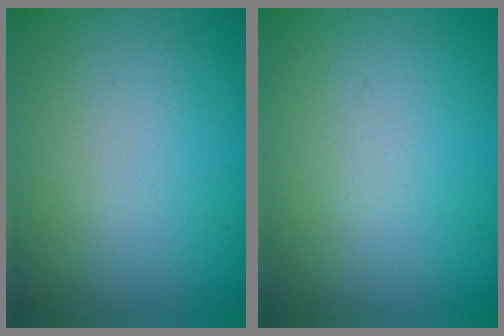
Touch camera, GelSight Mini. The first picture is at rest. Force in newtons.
{"total": 0.0}